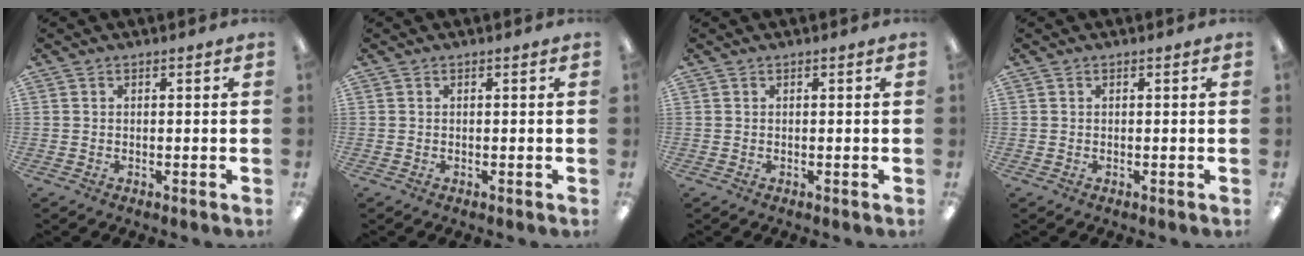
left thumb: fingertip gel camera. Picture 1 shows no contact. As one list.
[{"total": 0.0}, {"total": 0.0}, {"total": 0.0}]